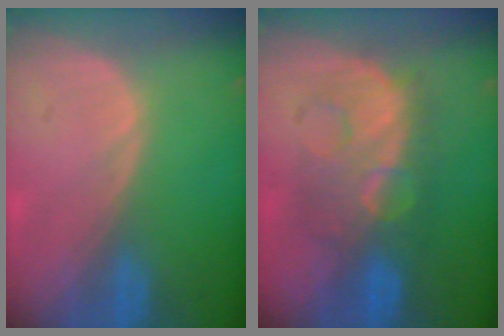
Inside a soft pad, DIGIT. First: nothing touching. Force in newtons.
{"total": 8.2, "press": 8.2, "slide": 0.0}